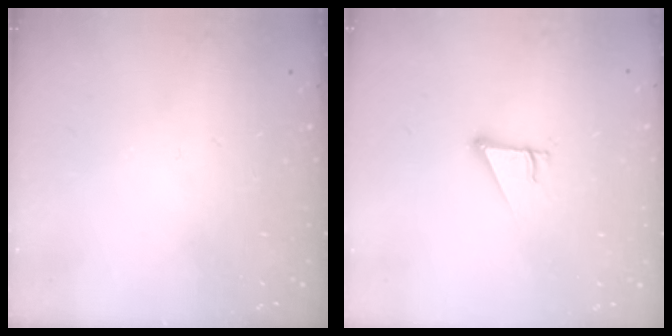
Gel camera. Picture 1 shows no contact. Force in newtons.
{"total": 2.5, "press": 2.5, "slide": 0.2}